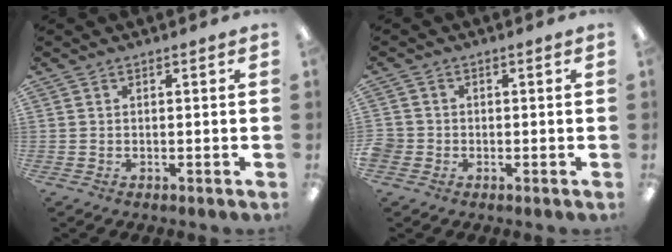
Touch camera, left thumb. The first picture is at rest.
{"total": 2.7, "force": [-0.8, 2.4, 0.7], "torque": [-0.010, 0.007, -0.016]}